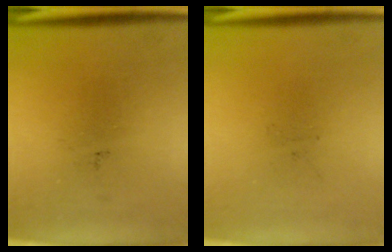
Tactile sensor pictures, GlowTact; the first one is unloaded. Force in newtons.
{"total": 0.0}